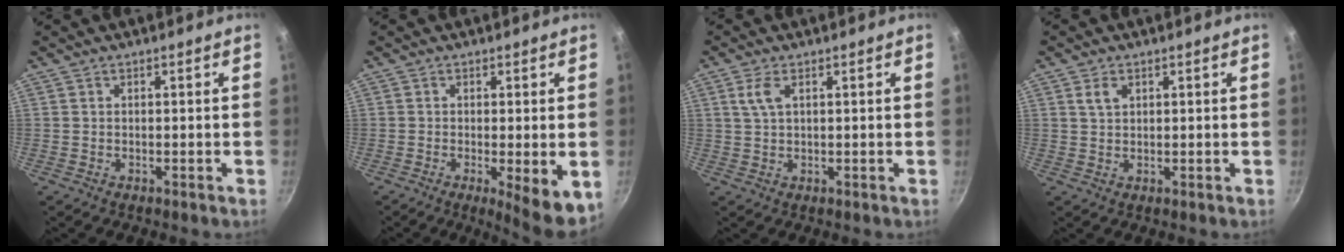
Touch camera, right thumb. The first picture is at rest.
{"total": 7.8, "force": [-2.3, 1.9, 7.2], "torque": [-0.104, -0.021, -0.034]}
{"total": 3.3, "force": [1.3, 1.5, 2.7], "torque": [-0.066, 0.006, 0.029]}
{"total": 2.5, "force": [1.2, 1.5, 1.6], "torque": [-0.026, -0.003, 0.027]}